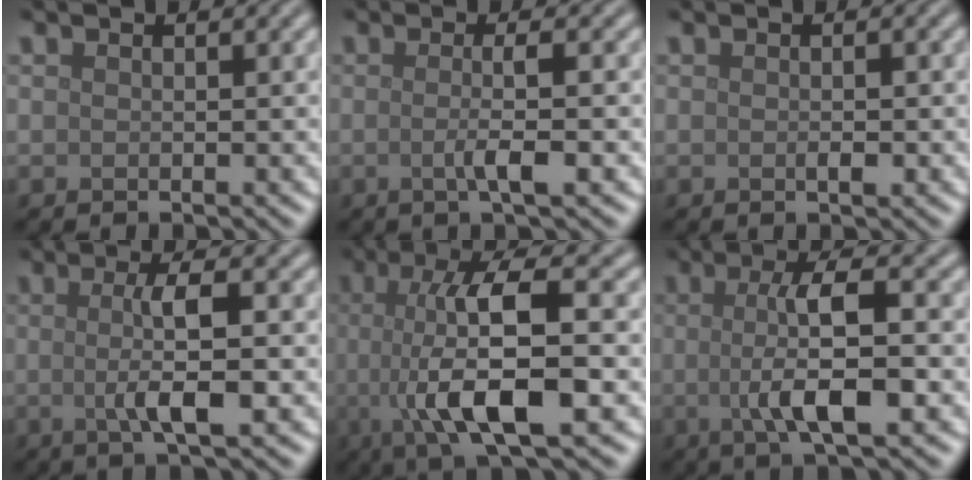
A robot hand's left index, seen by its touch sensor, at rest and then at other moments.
{"total": 3.0, "force": [-0.3, 0.6, 2.9], "torque": [-0.046, -0.005, -0.009]}
{"total": 1.0, "force": [-0.2, 0.4, 1.0], "torque": [-0.016, -0.001, -0.001]}
{"total": 4.6, "force": [-0.2, 0.9, 4.5], "torque": [-0.076, -0.002, -0.006]}
{"total": 9.9, "force": [-0.9, 2.8, 9.4], "torque": [-0.151, -0.001, -0.016]}
{"total": 6.4, "force": [-0.5, 1.5, 6.2], "torque": [-0.102, -0.001, -0.011]}